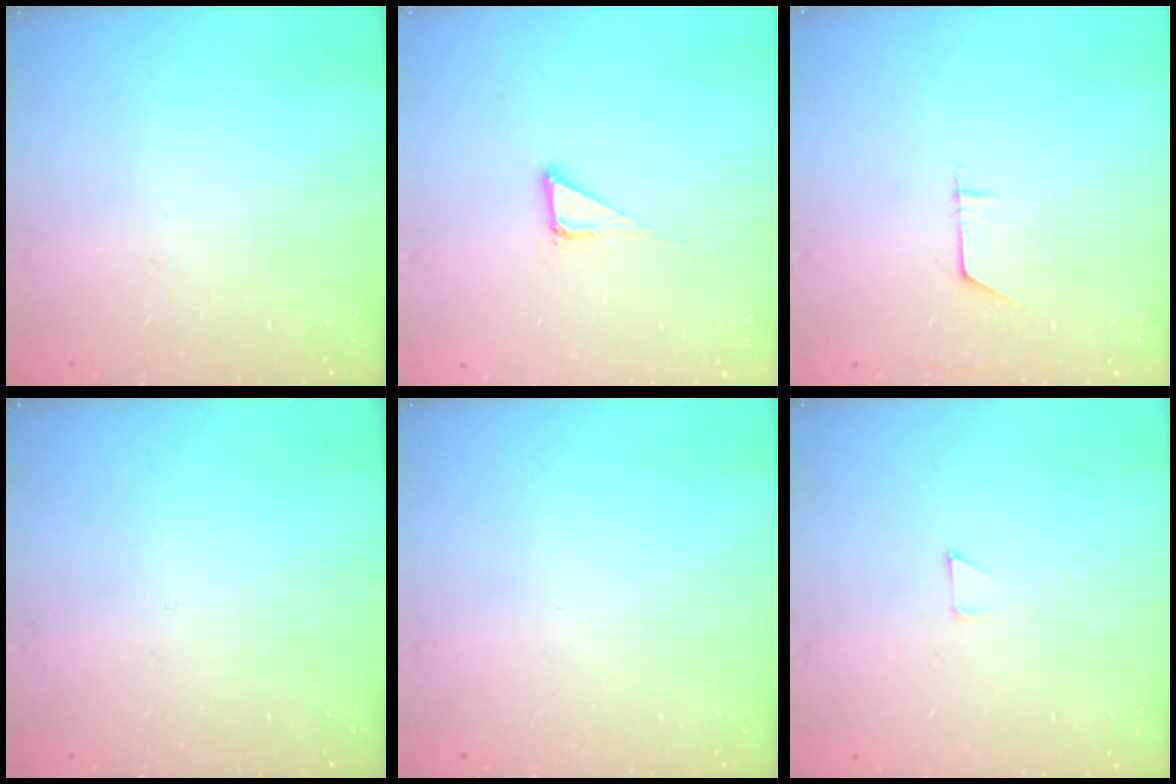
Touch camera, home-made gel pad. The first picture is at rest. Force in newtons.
{"total": 4.7, "press": 4.7, "slide": 0.2}
{"total": 5.7, "press": 5.7, "slide": 0.5}
{"total": 0.0}
{"total": 0.0}
{"total": 2.7, "press": 2.7, "slide": 0.2}